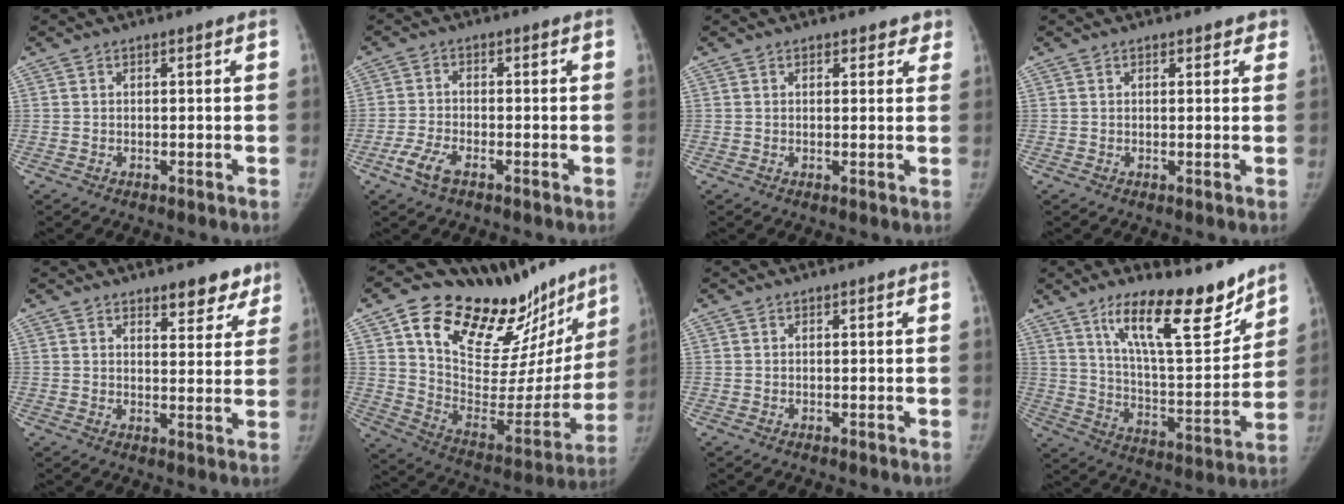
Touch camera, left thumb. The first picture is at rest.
{"total": 4.8, "force": [-2.8, 1.9, 3.3], "torque": [-0.077, 0.009, -0.054]}
{"total": 2.6, "force": [2.0, 1.5, 0.8], "torque": [0.026, -0.005, 0.018]}
{"total": 1.7, "force": [1.2, 1.0, 0.6], "torque": [0.015, -0.003, 0.008]}
{"total": 6.4, "force": [4.7, 3.0, 3.0], "torque": [0.003, -0.027, 0.062]}
{"total": 31.2, "force": [21.2, 14.3, 17.9], "torque": [-0.235, -0.078, 0.329]}
{"total": 0.0}
{"total": 18.6, "force": [13.0, 5.4, 12.1], "torque": [-0.155, -0.090, 0.220]}